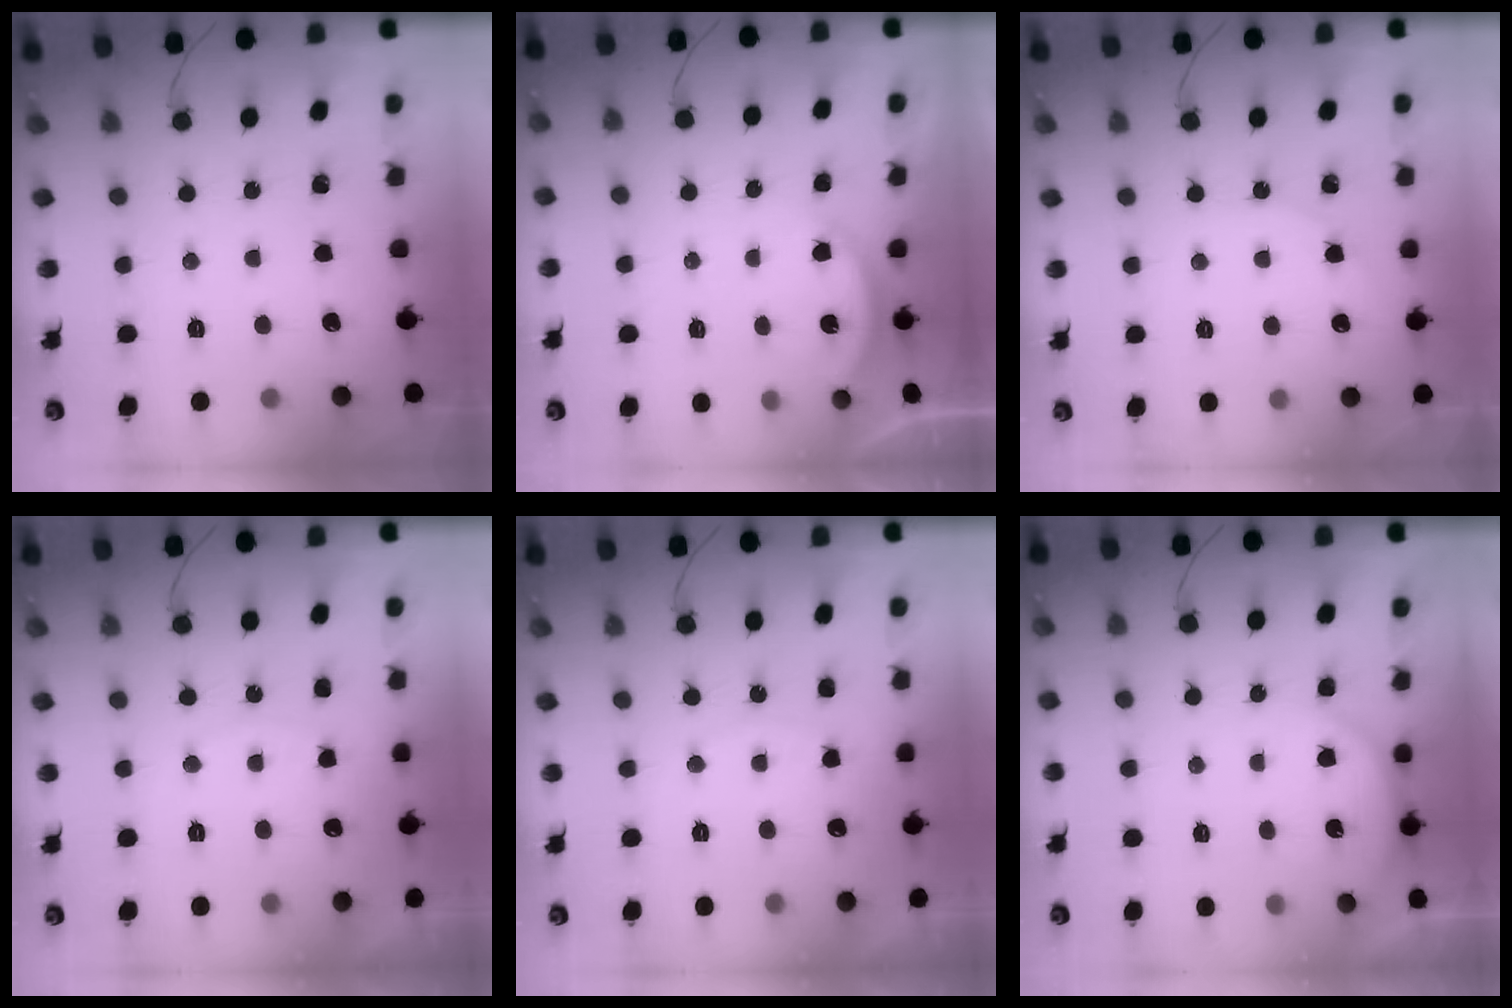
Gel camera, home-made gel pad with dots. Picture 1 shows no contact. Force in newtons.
{"total": 2.2, "press": 2.2, "slide": 0.5}
{"total": 3.8, "press": 3.8, "slide": 0.5}
{"total": 5.6, "press": 5.6, "slide": 0.6}
{"total": 5.6, "press": 5.6, "slide": 0.6}
{"total": 3.8, "press": 3.2, "slide": 2.2}